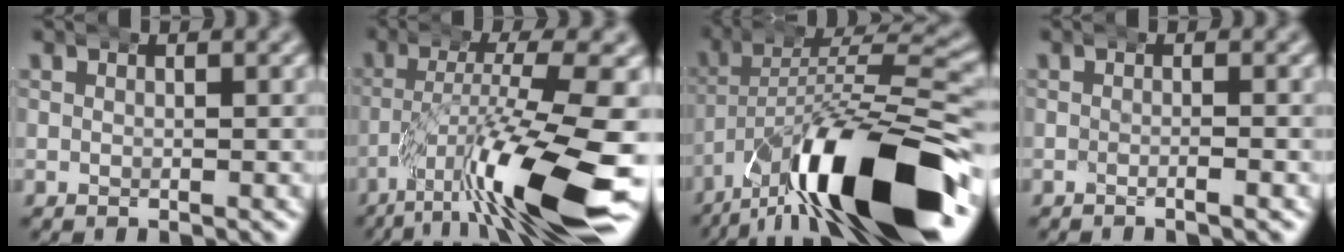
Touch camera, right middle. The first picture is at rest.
{"total": 9.5, "force": [-4.5, 0.6, 8.4], "torque": [-0.134, -0.001, -0.072]}
{"total": 15.5, "force": [-8.2, 4.0, 12.5], "torque": [-0.208, -0.011, -0.124]}
{"total": 0.8, "force": [-0.7, -0.4, 0.3], "torque": [-0.007, 0.006, -0.018]}